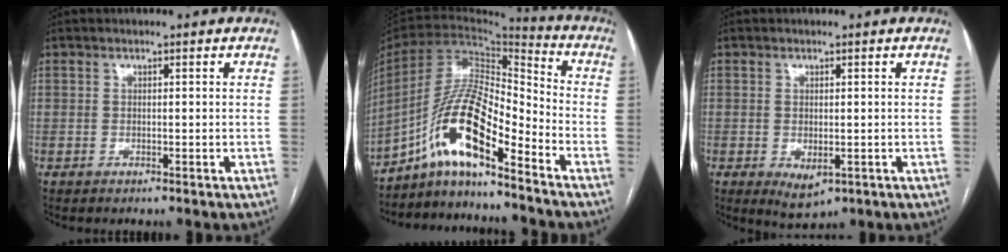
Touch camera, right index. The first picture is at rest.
{"total": 13.6, "force": [-8.6, 2.5, 10.2], "torque": [-0.194, 0.021, -0.154]}
{"total": 3.6, "force": [-1.0, 1.9, 2.9], "torque": [-0.041, -0.008, 0.001]}